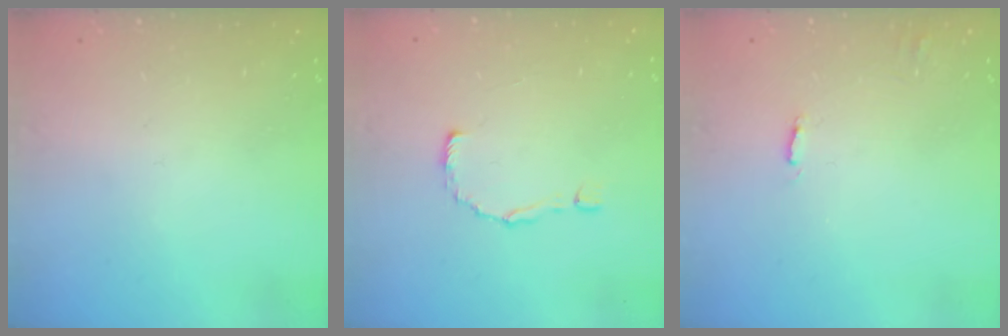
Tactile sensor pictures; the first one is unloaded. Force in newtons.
{"total": 2.5, "press": 2.5, "slide": 0.1}
{"total": 2.0, "press": 2.0, "slide": 0.1}